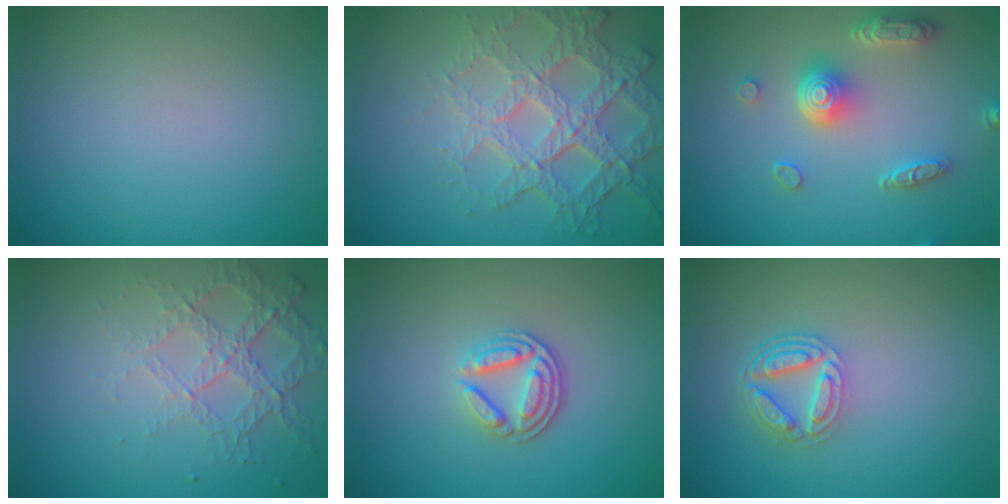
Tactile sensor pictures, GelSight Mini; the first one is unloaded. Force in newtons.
{"total": 6.8, "press": 5.0, "slide": 4.7}
{"total": 5.2, "press": 4.0, "slide": 3.3}
{"total": 4.5, "press": 2.9, "slide": 3.4}
{"total": 3.4, "press": 2.7, "slide": 2.1}
{"total": 4.1, "press": 3.2, "slide": 2.6}